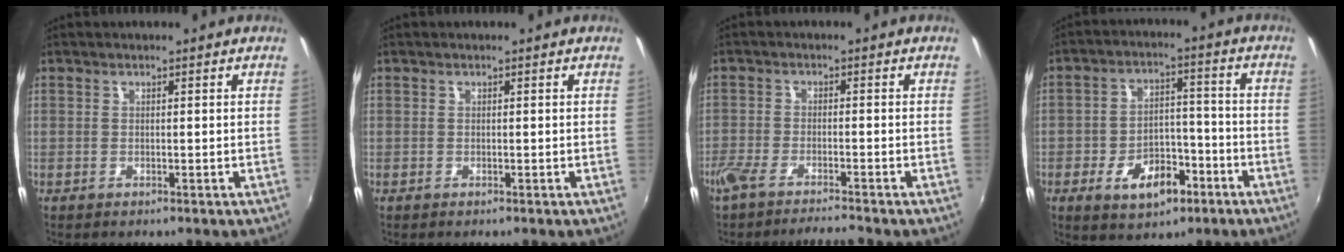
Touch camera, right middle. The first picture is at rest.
{"total": 0.0}
{"total": 6.0, "force": [-5.4, 0.1, 2.6], "torque": [-0.071, -0.018, -0.102]}
{"total": 9.9, "force": [-5.1, 5.9, 6.1], "torque": [-0.119, 0.015, -0.068]}